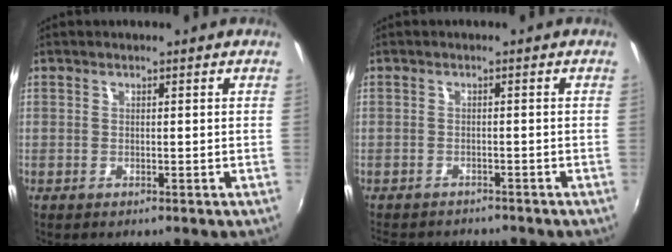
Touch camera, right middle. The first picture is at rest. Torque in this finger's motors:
{"motor_torque": [0.69, -0.70, 0.08, 0.02]}